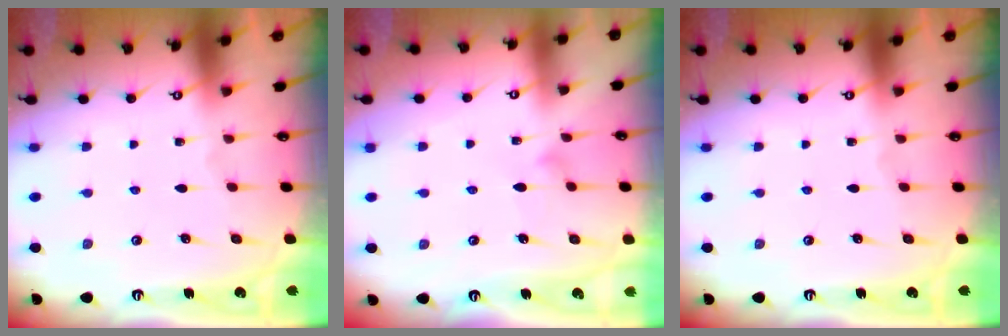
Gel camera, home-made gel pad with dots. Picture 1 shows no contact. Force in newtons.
{"total": 5.9, "press": 5.9, "slide": 0.3}
{"total": 0.0}